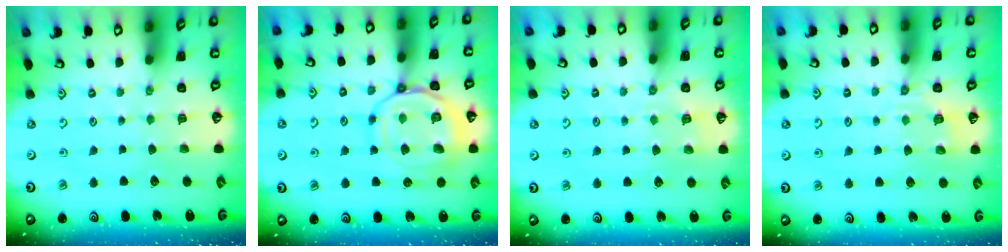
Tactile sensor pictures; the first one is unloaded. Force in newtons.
{"total": 16.1, "press": 16.0, "slide": 1.5}
{"total": 4.1, "press": 3.9, "slide": 1.2}
{"total": 4.6, "press": 4.3, "slide": 1.6}